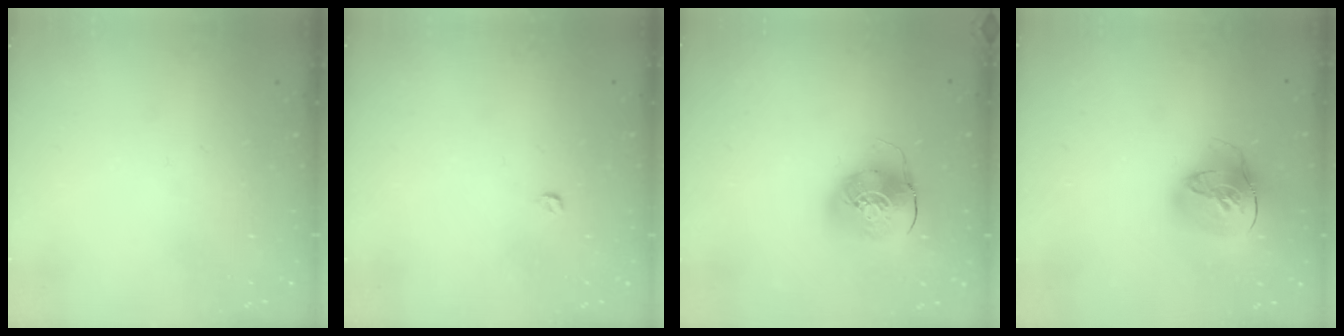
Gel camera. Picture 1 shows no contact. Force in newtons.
{"total": 3.0, "press": 2.9, "slide": 0.4}
{"total": 10.5, "press": 10.4, "slide": 1.8}
{"total": 20.1, "press": 20.0, "slide": 2.1}